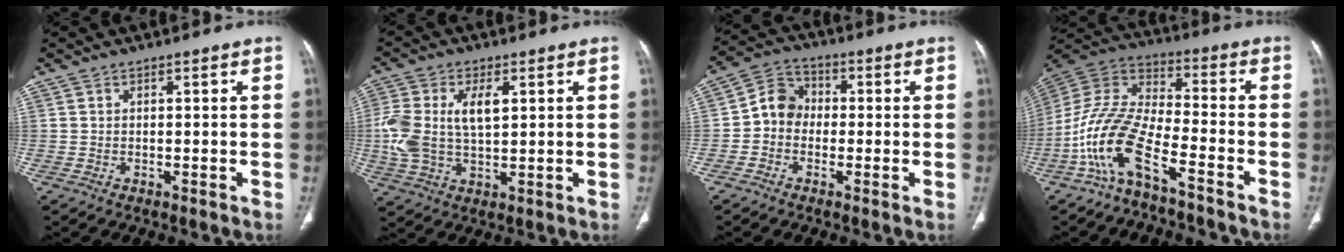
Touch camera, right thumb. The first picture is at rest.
{"total": 11.8, "force": [2.0, 6.3, 9.8], "torque": [-0.215, 0.007, 0.044]}
{"total": 6.5, "force": [-1.0, 5.6, 3.1], "torque": [-0.033, 0.025, -0.035]}
{"total": 14.0, "force": [-8.1, 5.0, 10.3], "torque": [-0.224, 0.074, -0.161]}